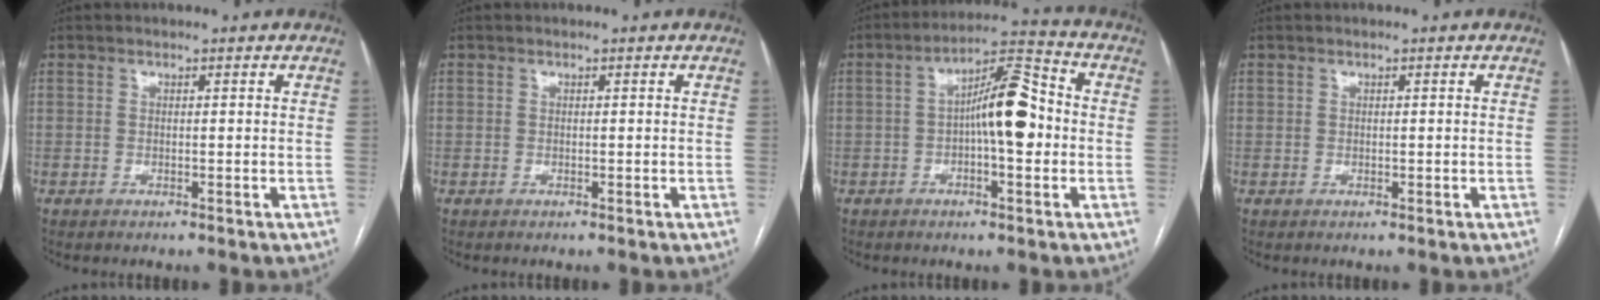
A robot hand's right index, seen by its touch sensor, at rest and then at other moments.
{"total": 0.0}
{"total": 10.1, "force": [-0.4, 2.5, 9.8], "torque": [-0.163, 0.026, -0.011]}
{"total": 0.6, "force": [0.2, 0.5, 0.3], "torque": [-0.007, 0.002, 0.007]}